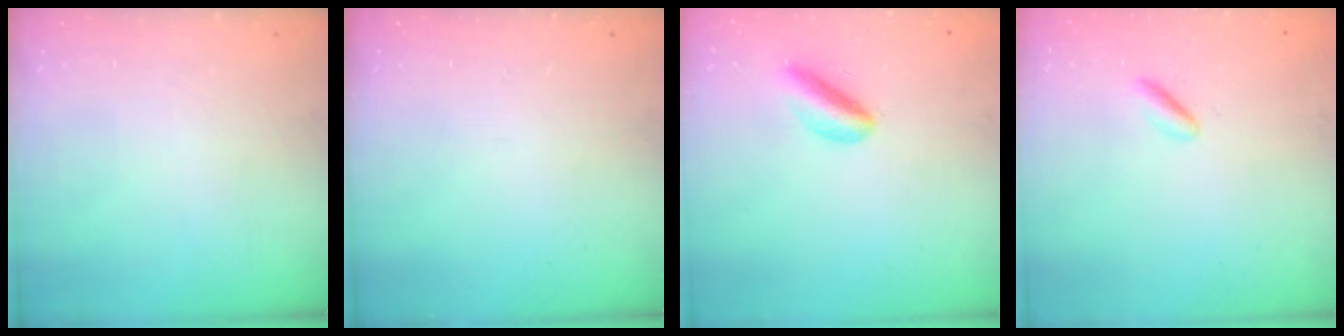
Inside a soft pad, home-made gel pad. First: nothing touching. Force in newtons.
{"total": 0.0}
{"total": 5.9, "press": 5.8, "slide": 1.3}
{"total": 1.6, "press": 1.4, "slide": 0.7}